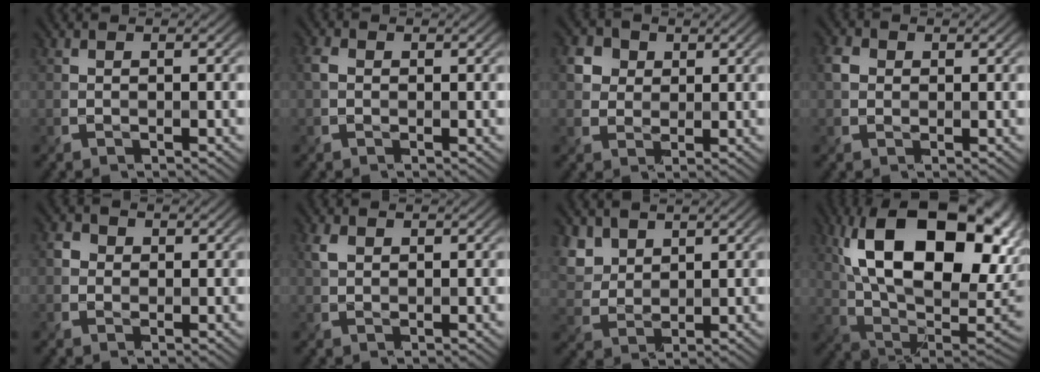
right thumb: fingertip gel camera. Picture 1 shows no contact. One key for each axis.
{"total": 2.0, "fx": 0.1, "fy": 1.5, "fz": 1.3, "tx": -0.035, "ty": 0.000, "tz": 0.001}
{"total": 3.9, "fx": 1.6, "fy": 3.3, "fz": 1.3, "tx": -0.043, "ty": -0.004, "tz": 0.036}
{"total": 2.4, "fx": 0.5, "fy": 2.1, "fz": 1.1, "tx": -0.030, "ty": 0.003, "tz": 0.006}
{"total": 1.9, "fx": 0.2, "fy": 1.8, "fz": 0.5, "tx": -0.015, "ty": -0.002, "tz": 0.001}
{"total": 1.7, "fx": 0.8, "fy": 1.1, "fz": 1.1, "tx": -0.033, "ty": 0.001, "tz": 0.019}
{"total": 5.2, "fx": 3.5, "fy": 3.1, "fz": 2.1, "tx": -0.069, "ty": -0.001, "tz": 0.081}
{"total": 20.5, "fx": 6.2, "fy": 11.6, "fz": 15.7, "tx": -0.269, "ty": 0.025, "tz": 0.107}